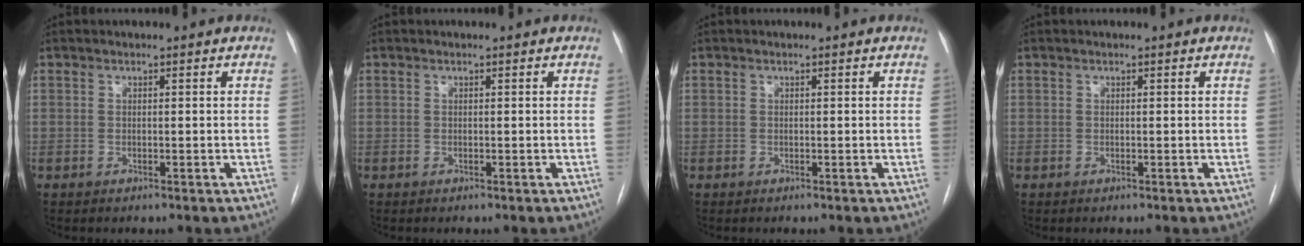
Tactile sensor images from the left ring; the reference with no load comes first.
{"total": 0.0}
{"total": 0.0}
{"total": 0.0}